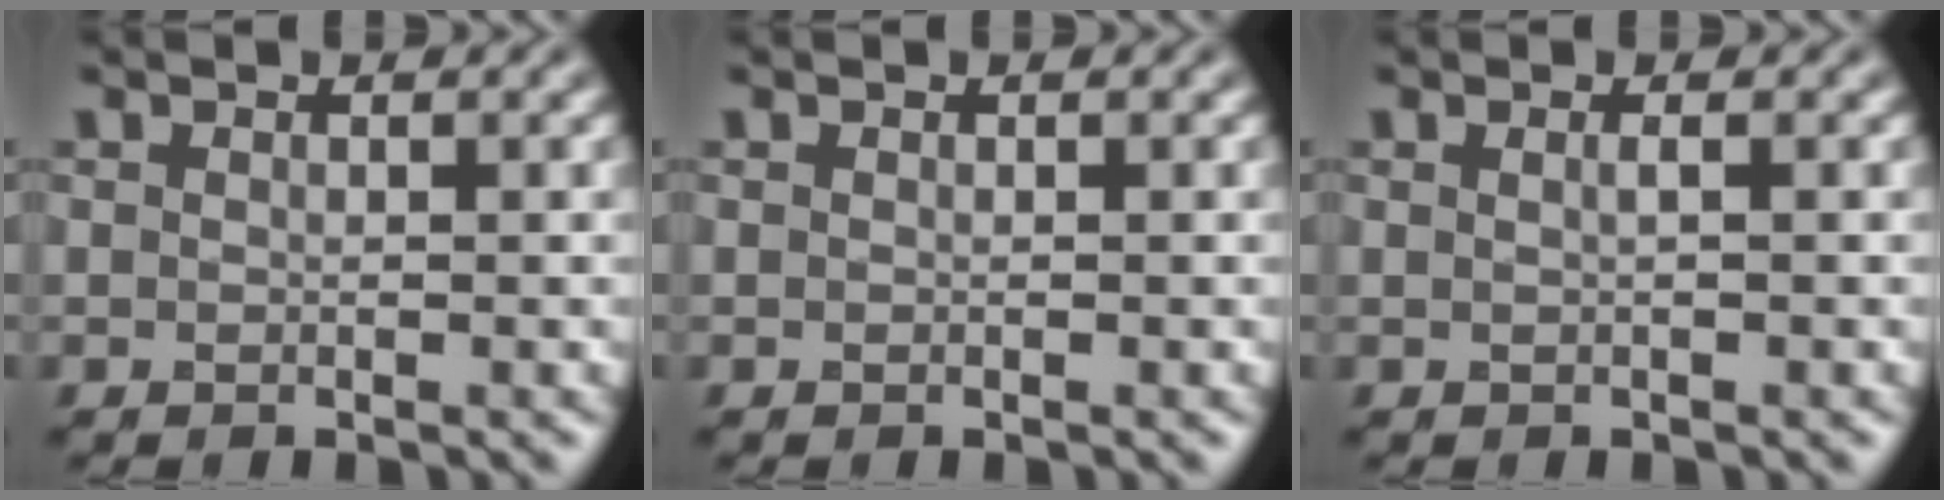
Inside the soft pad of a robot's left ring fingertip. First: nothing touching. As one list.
[{"total": 0.0}, {"total": 0.9, "force": [0.2, 0.3, 0.8], "torque": [-0.009, 0.003, -0.004]}]